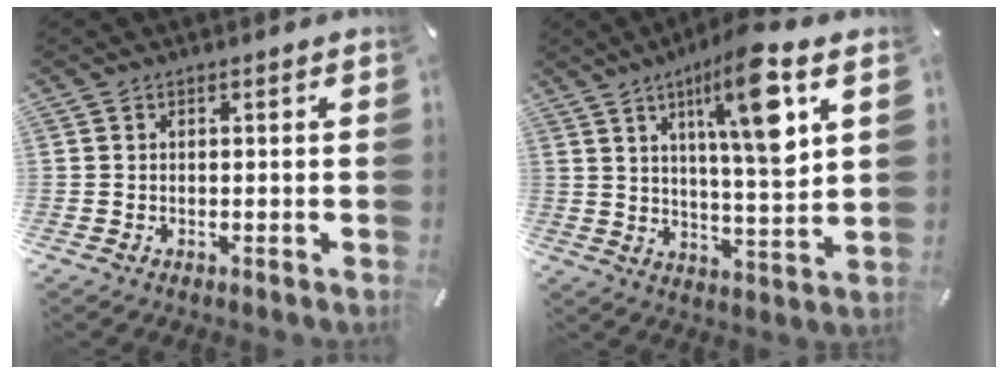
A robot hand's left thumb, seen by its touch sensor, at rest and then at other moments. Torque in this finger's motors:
{"motor_torque": [2.54, 2.46, 1.38, -1.39, 0.57]}